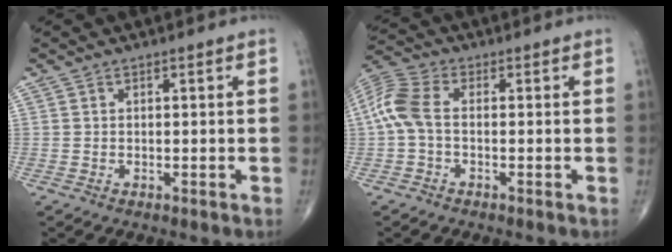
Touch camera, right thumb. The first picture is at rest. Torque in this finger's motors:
{"motor_torque": [-0.07, 0.27, 0.44, 0.35, 0.10]}